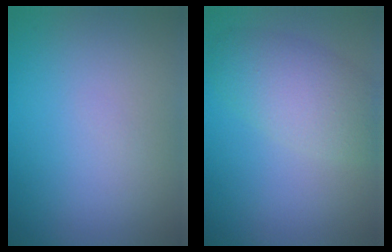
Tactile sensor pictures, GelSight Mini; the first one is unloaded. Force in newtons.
{"total": 4.7, "press": 4.7, "slide": 0.1}